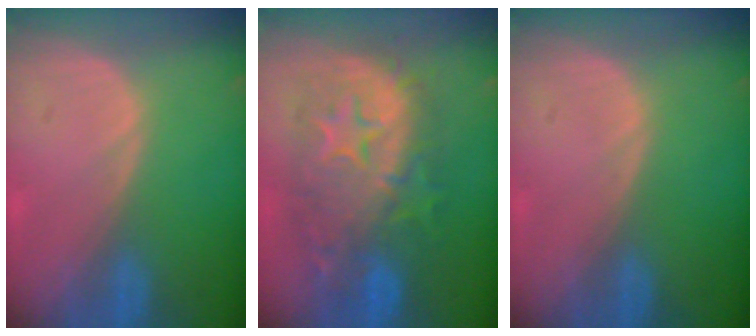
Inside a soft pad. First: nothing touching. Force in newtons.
{"total": 12.0, "press": 11.9, "slide": 1.2}
{"total": 0.0}